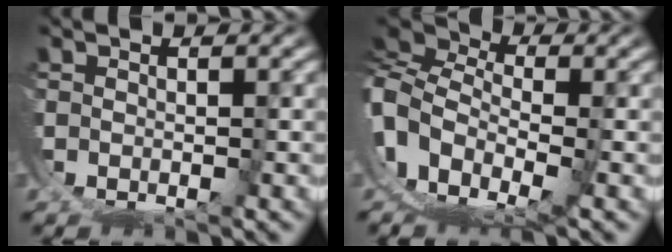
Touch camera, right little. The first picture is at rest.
{"total": 10.9, "force": [0.9, 9.0, 6.1], "torque": [-0.150, -0.022, 0.007]}